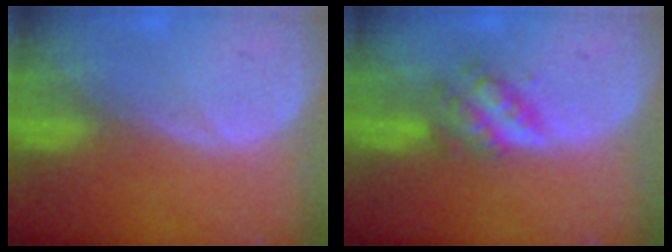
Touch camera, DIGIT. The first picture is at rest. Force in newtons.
{"total": 4.7, "press": 4.6, "slide": 1.2}